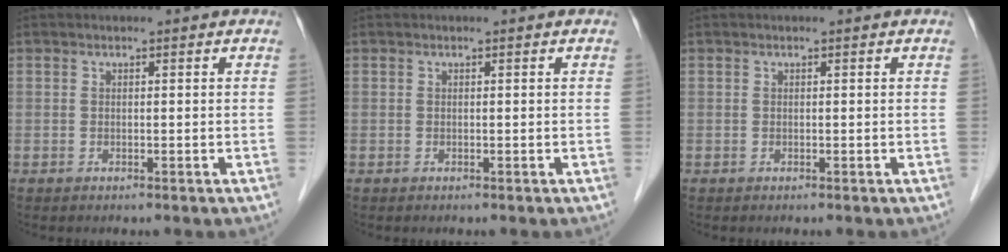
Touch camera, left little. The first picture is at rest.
{"total": 0.0}
{"total": 0.0}